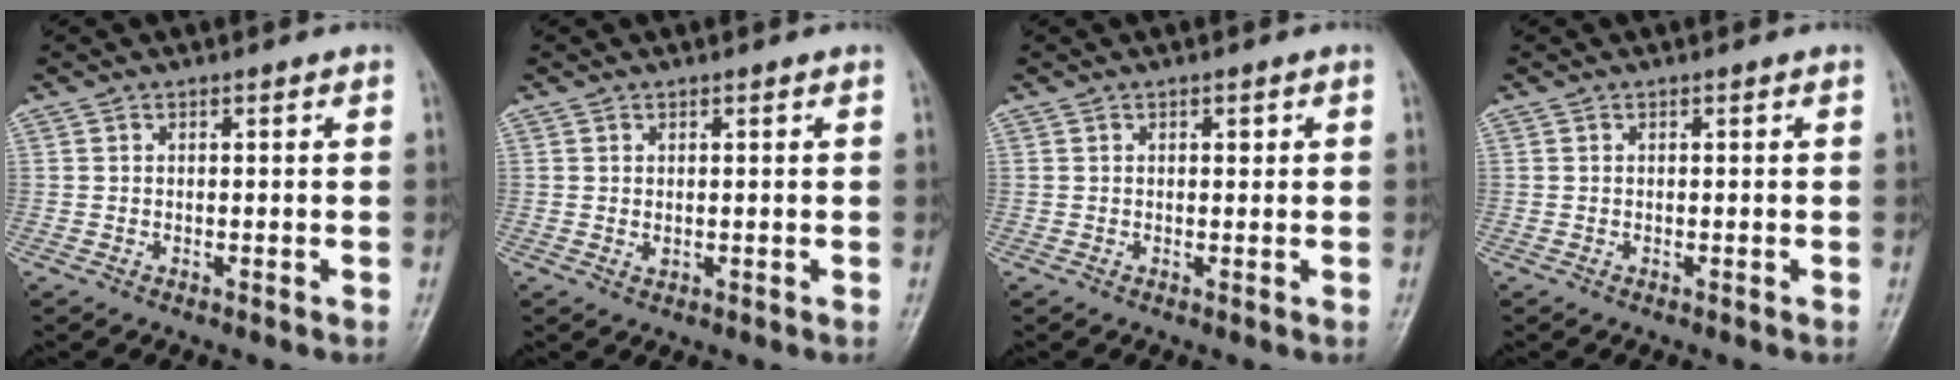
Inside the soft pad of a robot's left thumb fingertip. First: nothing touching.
{"total": 0.7, "force": [0.2, 0.4, 0.6], "torque": [-0.010, -0.004, 0.006]}
{"total": 0.7, "force": [0.3, 0.4, 0.4], "torque": [0.000, 0.000, 0.004]}
{"total": 0.0}